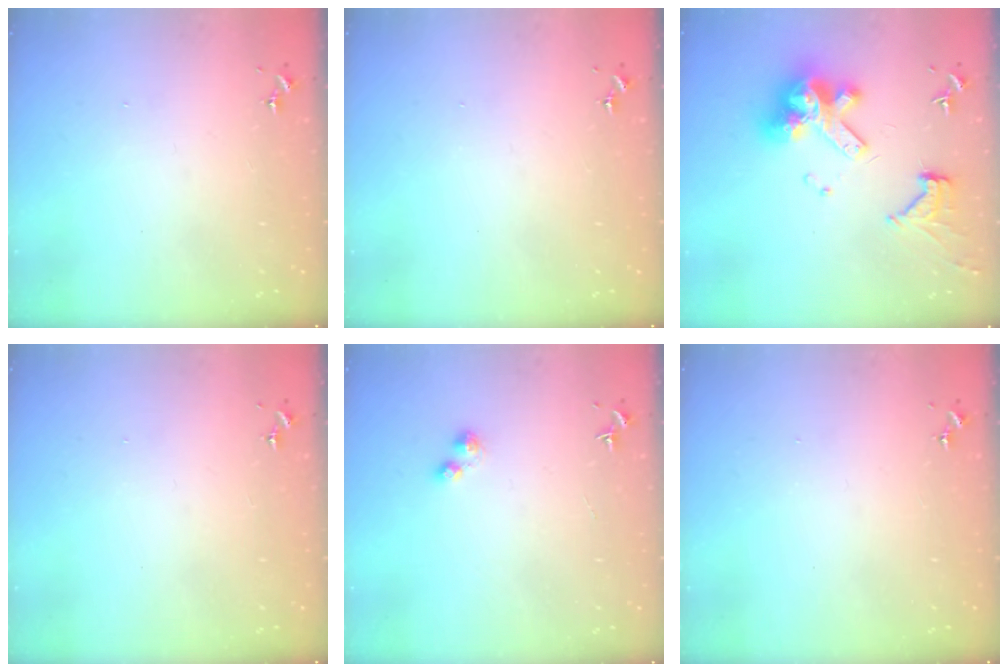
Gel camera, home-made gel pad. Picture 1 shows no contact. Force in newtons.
{"total": 0.0}
{"total": 15.8, "press": 15.7, "slide": 1.8}
{"total": 0.0}
{"total": 1.6, "press": 1.6, "slide": 0.2}
{"total": 0.0}